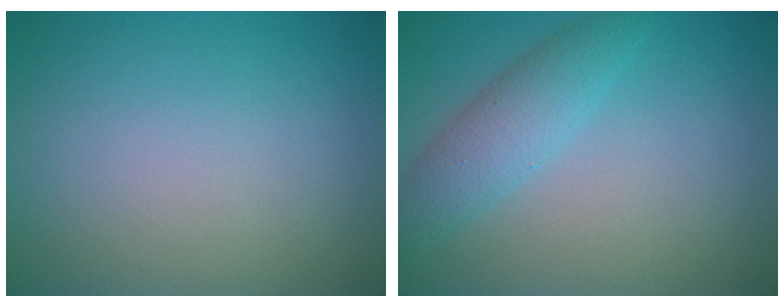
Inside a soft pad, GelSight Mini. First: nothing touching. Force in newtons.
{"total": 3.3, "press": 3.3, "slide": 0.1}